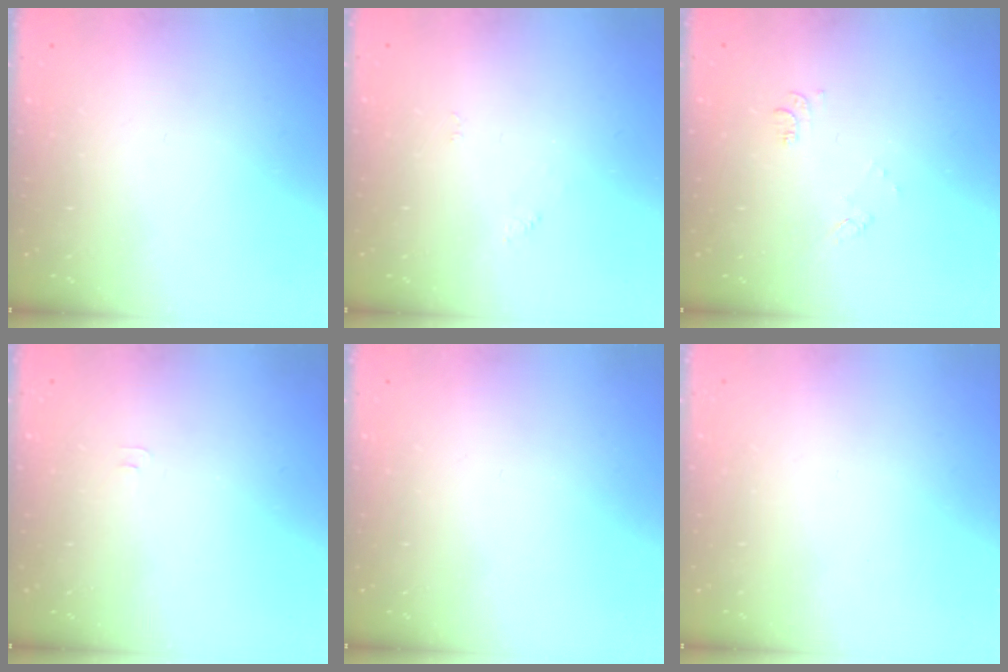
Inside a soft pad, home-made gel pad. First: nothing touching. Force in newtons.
{"total": 3.8, "press": 3.8, "slide": 0.4}
{"total": 6.4, "press": 6.4, "slide": 0.7}
{"total": 2.9, "press": 2.9, "slide": 0.3}
{"total": 0.0}
{"total": 1.6, "press": 1.5, "slide": 0.1}